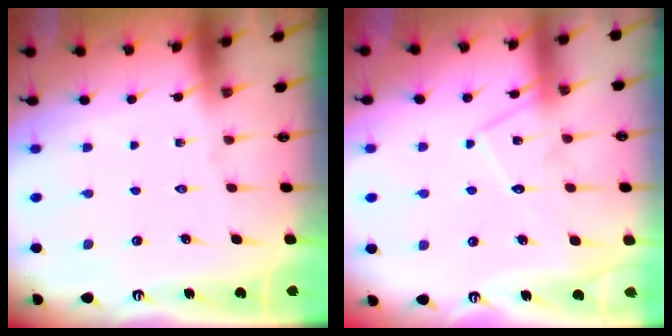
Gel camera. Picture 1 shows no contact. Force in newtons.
{"total": 11.0, "press": 11.0, "slide": 0.7}